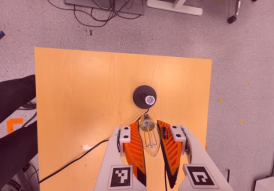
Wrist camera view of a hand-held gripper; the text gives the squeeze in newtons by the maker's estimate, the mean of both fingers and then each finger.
{"total": 23.4, "left": 26.2, "right": 20.7}